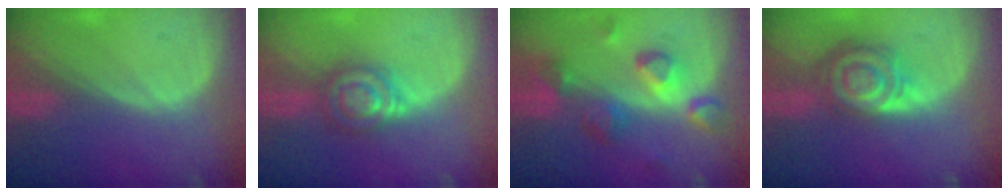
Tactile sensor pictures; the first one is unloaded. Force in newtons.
{"total": 6.0, "press": 5.9, "slide": 1.0}
{"total": 9.4, "press": 8.2, "slide": 4.6}
{"total": 8.2, "press": 7.2, "slide": 3.9}